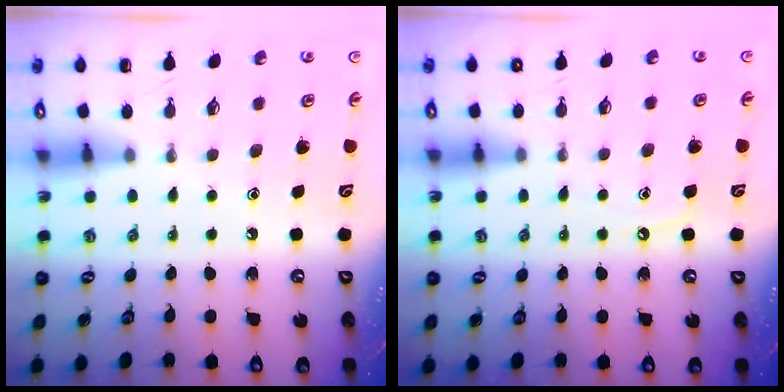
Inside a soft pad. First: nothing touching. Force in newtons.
{"total": 5.1, "press": 5.0, "slide": 0.6}